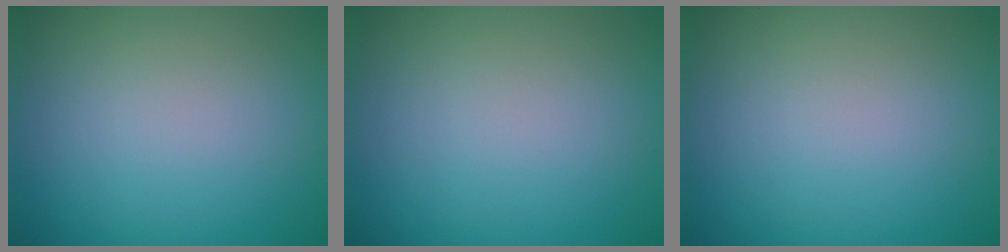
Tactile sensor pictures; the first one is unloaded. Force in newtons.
{"total": 0.0}
{"total": 0.0}